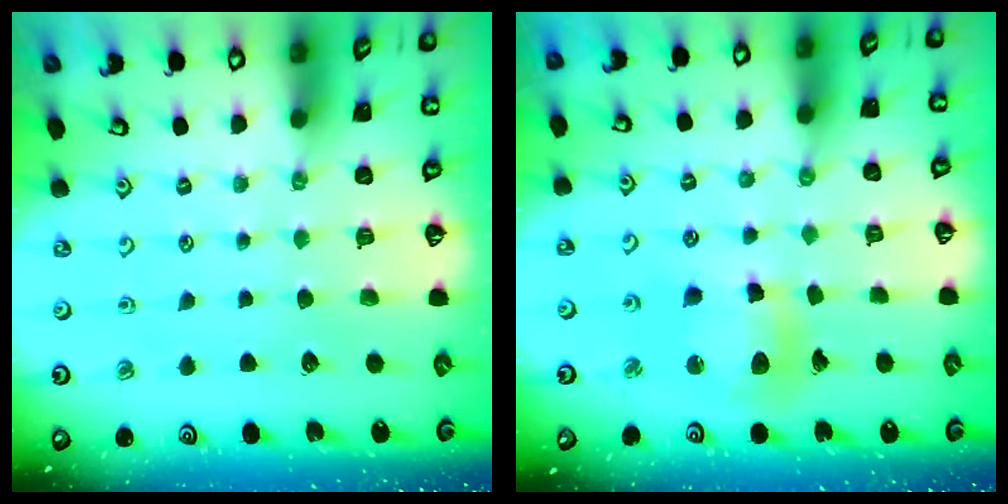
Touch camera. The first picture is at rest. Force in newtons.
{"total": 12.2, "press": 12.0, "slide": 2.4}